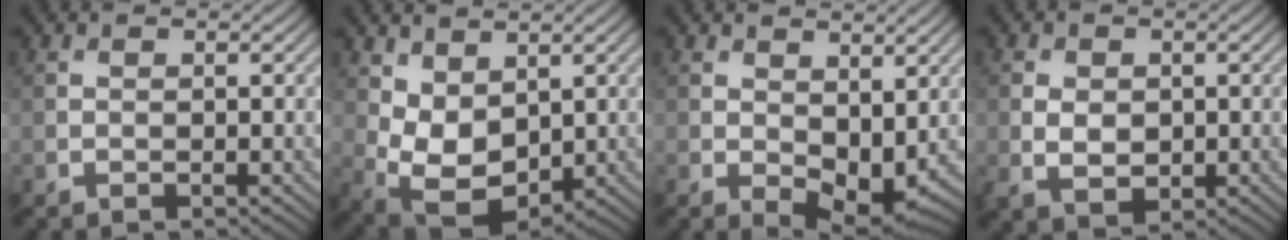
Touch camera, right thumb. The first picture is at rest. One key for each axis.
{"total": 7.2, "fx": 1.9, "fy": 4.6, "fz": 5.2, "tx": -0.126, "ty": -0.009, "tz": 0.042}
{"total": 6.9, "fx": 0.5, "fy": 4.0, "fz": 5.6, "tx": -0.099, "ty": -0.017, "tz": 0.018}
{"total": 3.5, "fx": 0.0, "fy": 2.7, "fz": 2.3, "tx": -0.054, "ty": -0.003, "tz": 0.003}